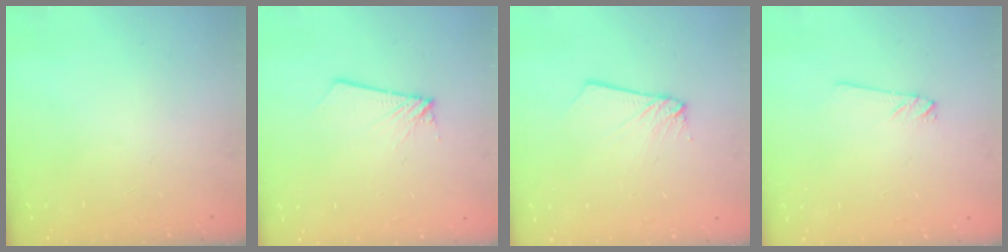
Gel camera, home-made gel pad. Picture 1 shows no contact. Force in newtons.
{"total": 2.0, "press": 2.0, "slide": 0.2}
{"total": 2.2, "press": 2.2, "slide": 0.2}
{"total": 0.8, "press": 0.8, "slide": 0.1}